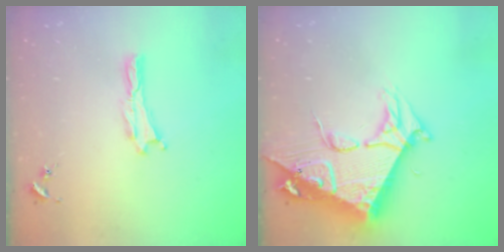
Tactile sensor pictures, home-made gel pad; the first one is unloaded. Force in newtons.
{"total": 11.1, "press": 11.1, "slide": 1.3}